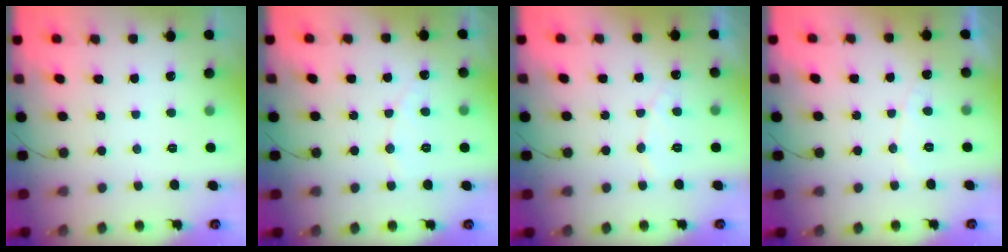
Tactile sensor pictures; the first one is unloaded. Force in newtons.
{"total": 4.4, "press": 4.3, "slide": 0.4}
{"total": 6.3, "press": 6.3, "slide": 0.3}
{"total": 4.0, "press": 4.0, "slide": 0.3}